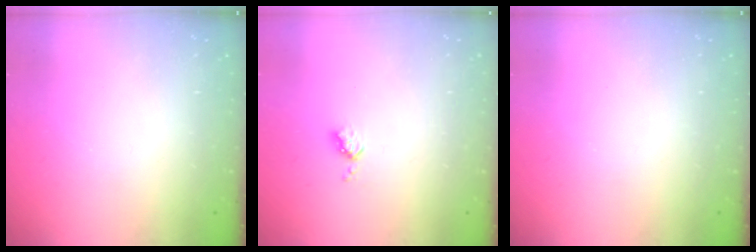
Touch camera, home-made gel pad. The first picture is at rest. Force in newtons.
{"total": 3.7, "press": 3.7, "slide": 0.4}
{"total": 0.0}